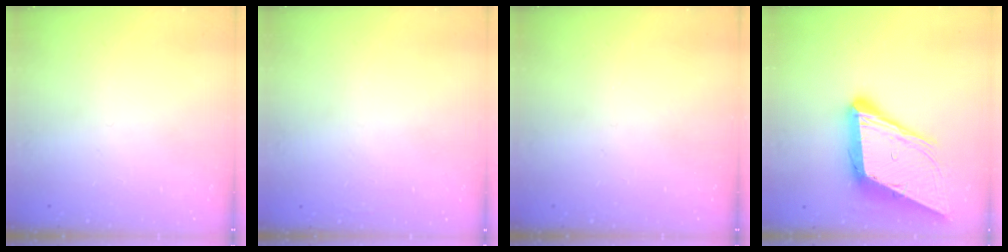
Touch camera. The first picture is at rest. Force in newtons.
{"total": 1.6, "press": 1.6, "slide": 0.0}
{"total": 0.0}
{"total": 17.7, "press": 17.2, "slide": 4.0}